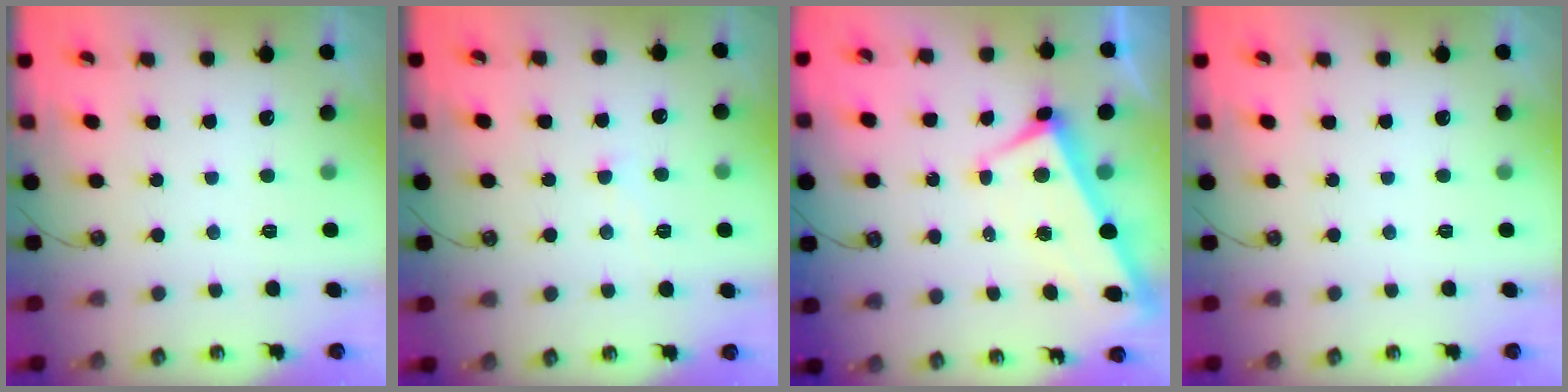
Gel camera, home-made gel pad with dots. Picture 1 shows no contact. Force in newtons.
{"total": 2.5, "press": 2.5, "slide": 0.1}
{"total": 2.8, "press": 2.6, "slide": 0.9}
{"total": 0.0}